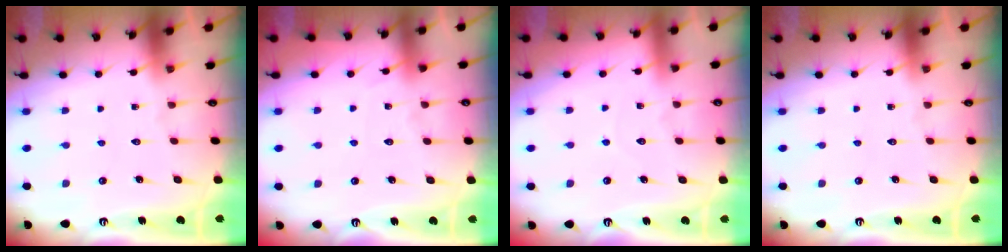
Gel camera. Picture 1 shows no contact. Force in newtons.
{"total": 5.1, "press": 5.1, "slide": 0.6}
{"total": 3.0, "press": 3.0, "slide": 0.2}
{"total": 0.0}